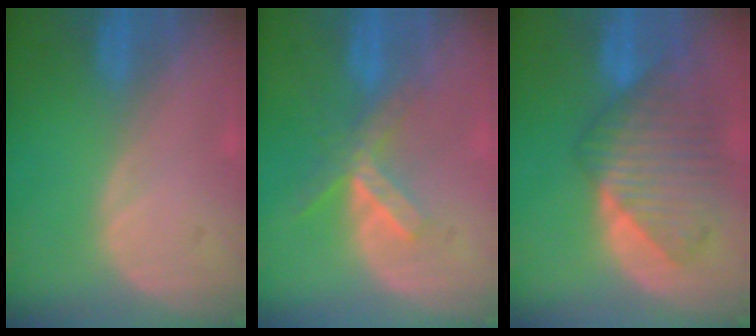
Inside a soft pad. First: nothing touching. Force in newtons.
{"total": 5.2, "press": 5.1, "slide": 1.0}
{"total": 9.5, "press": 8.4, "slide": 4.6}